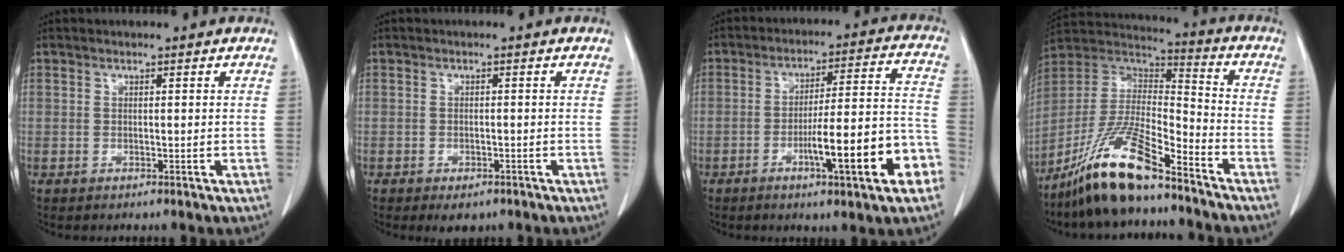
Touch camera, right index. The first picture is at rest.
{"total": 3.1, "force": [-2.1, 1.5, 1.6], "torque": [-0.017, -0.001, -0.022]}
{"total": 14.8, "force": [-6.1, 1.4, 13.5], "torque": [-0.192, 0.014, -0.085]}
{"total": 16.4, "force": [-12.0, 2.5, 10.9], "torque": [-0.220, -0.005, -0.222]}